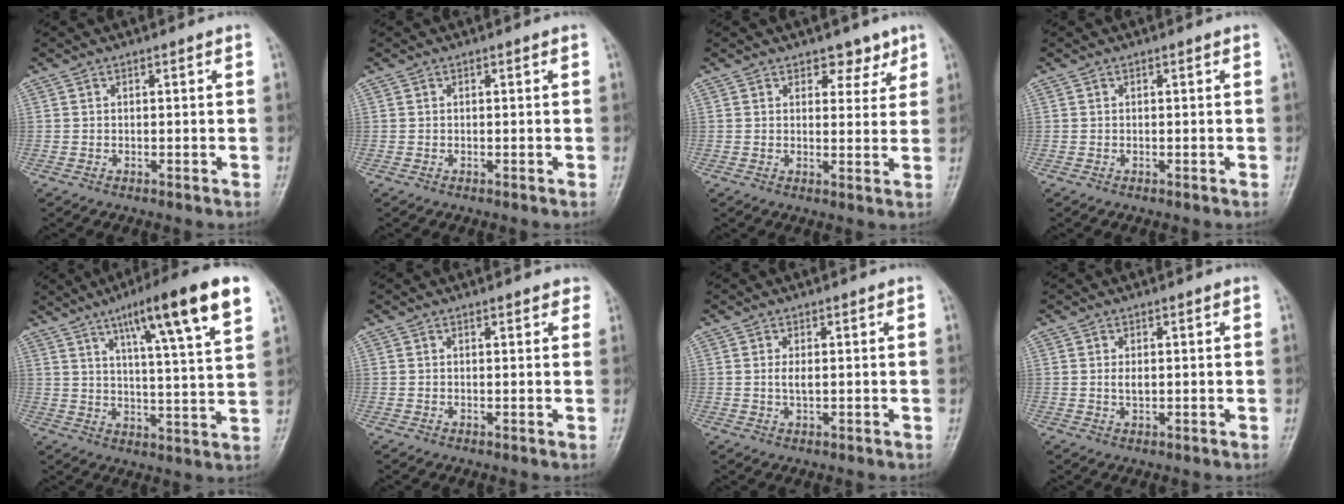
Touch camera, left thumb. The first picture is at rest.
{"total": 0.0}
{"total": 4.3, "force": [3.1, 2.5, 1.6], "torque": [0.009, -0.018, 0.042]}
{"total": 0.0}
{"total": 17.6, "force": [9.7, 2.2, 14.5], "torque": [-0.207, -0.029, 0.144]}
{"total": 2.3, "force": [1.8, 0.9, 1.1], "torque": [0.005, 0.000, 0.016]}
{"total": 1.9, "force": [0.3, 0.6, 1.7], "torque": [-0.035, -0.002, 0.009]}
{"total": 1.8, "force": [0.4, 0.8, 1.5], "torque": [-0.024, -0.003, 0.009]}